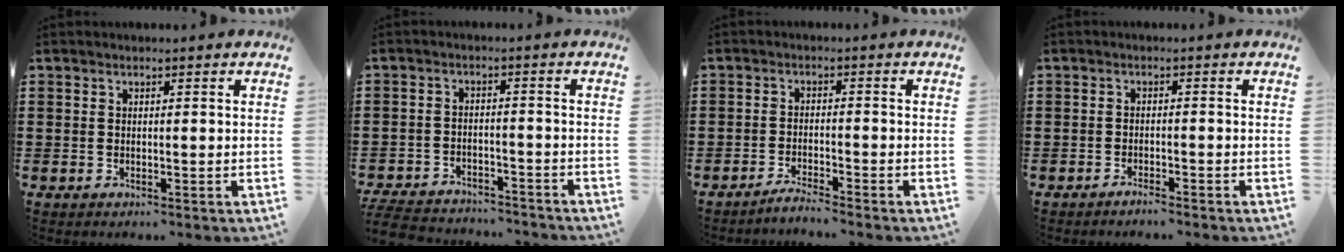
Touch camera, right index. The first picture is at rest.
{"total": 5.2, "force": [-5.1, 0.6, 0.9], "torque": [-0.033, -0.003, -0.106]}
{"total": 2.5, "force": [-2.4, -0.4, 0.5], "torque": [-0.009, 0.000, -0.047]}
{"total": 1.5, "force": [-1.4, -0.1, 0.3], "torque": [-0.008, -0.001, -0.027]}